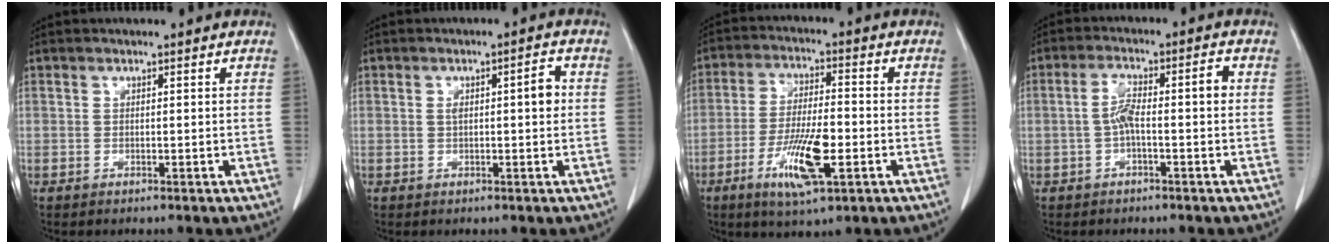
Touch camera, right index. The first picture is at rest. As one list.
[{"total": 4.0, "force": [0.6, 1.0, 3.8], "torque": [-0.061, 0.015, 0.009]}, {"total": 10.1, "force": [-3.7, 2.0, 9.2], "torque": [-0.176, -0.010, -0.064]}, {"total": 5.8, "force": [-0.4, 1.2, 5.6], "torque": [-0.108, 0.027, -0.007]}]